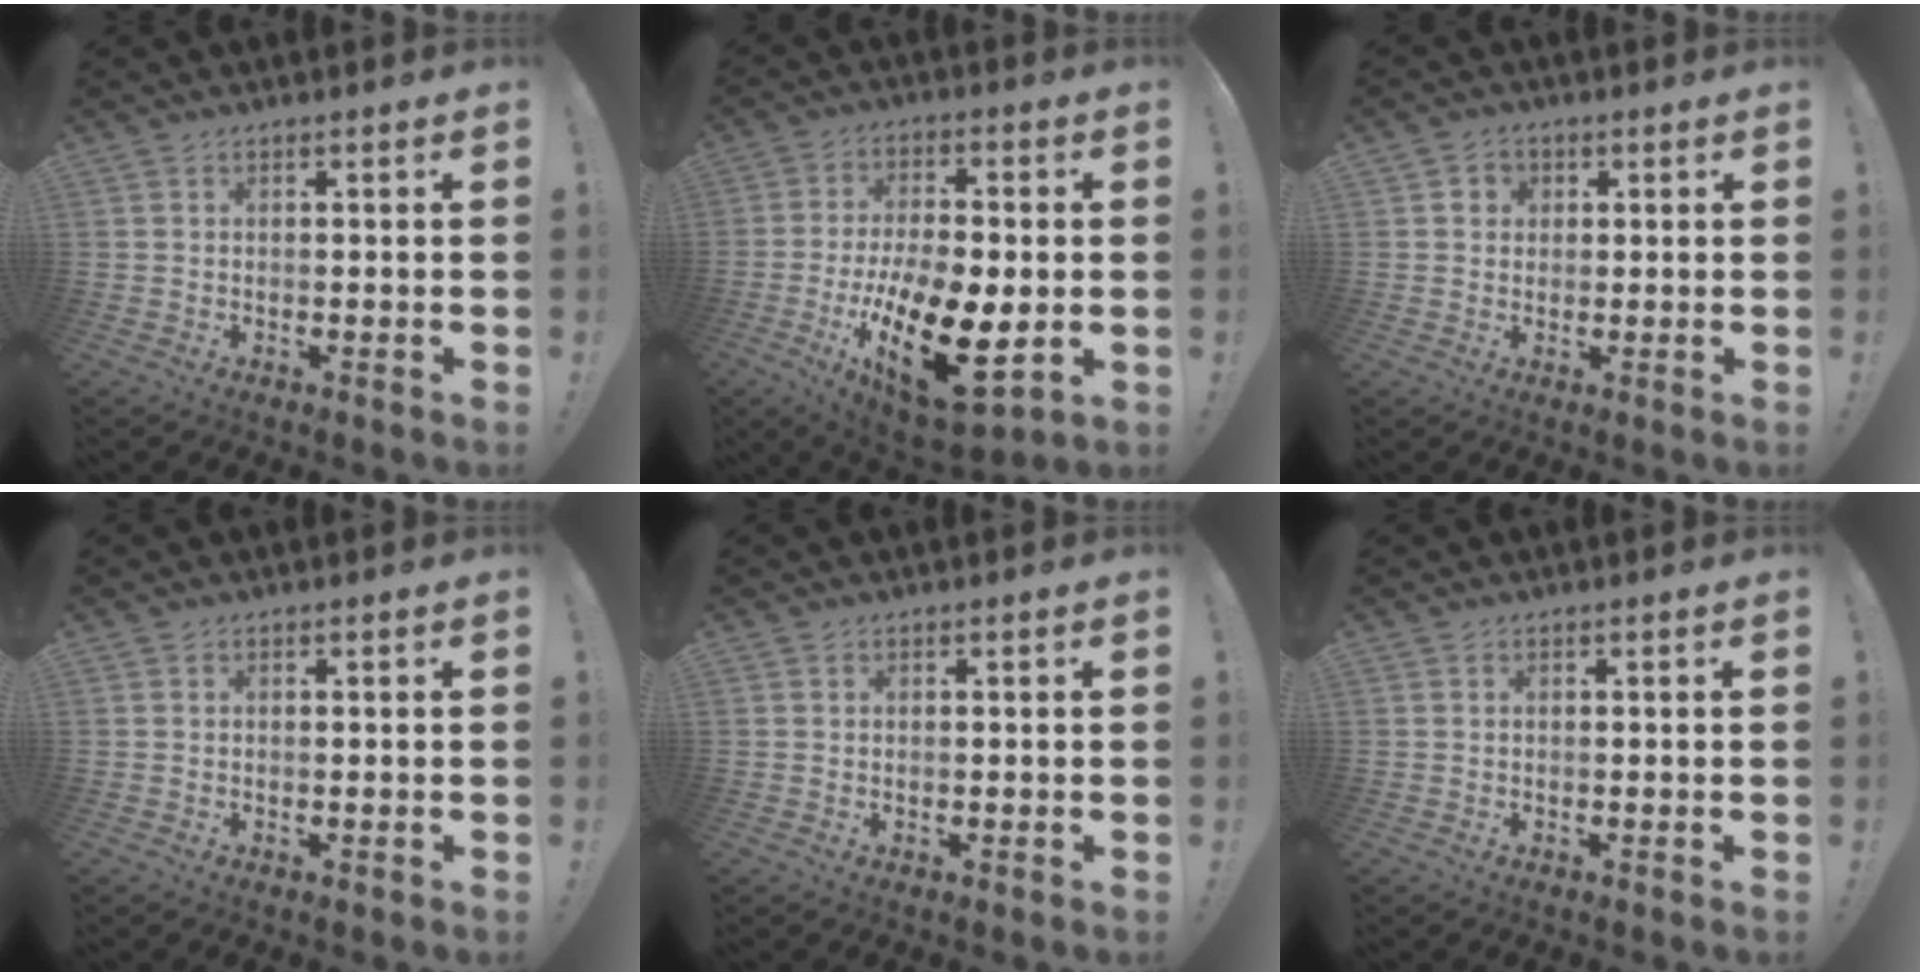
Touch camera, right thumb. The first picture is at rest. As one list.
[{"total": 22.6, "force": [-6.0, 10.4, 19.1], "torque": [-0.332, 0.021, -0.085]}, {"total": 3.0, "force": [0.5, 2.8, 0.9], "torque": [-0.008, 0.003, 0.009]}, {"total": 0.0}, {"total": 0.0}, {"total": 0.0}]